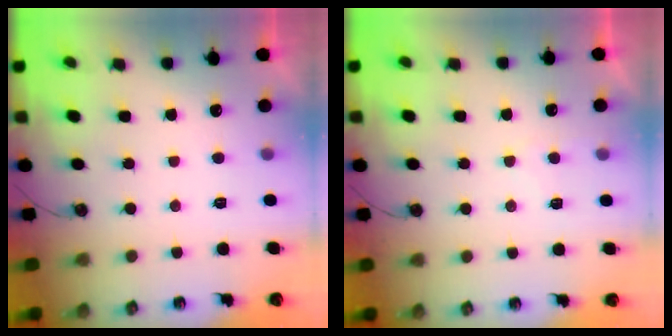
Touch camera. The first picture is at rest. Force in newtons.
{"total": 4.4, "press": 4.4, "slide": 0.6}